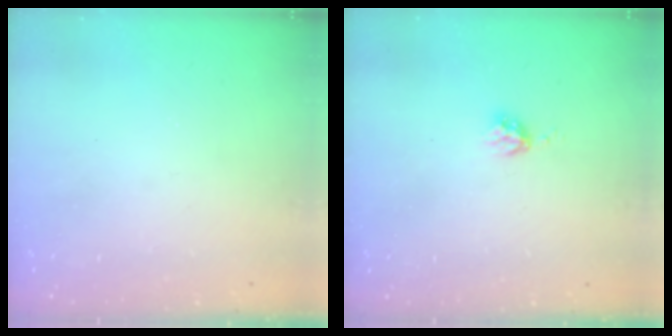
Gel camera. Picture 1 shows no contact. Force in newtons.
{"total": 3.6, "press": 3.6, "slide": 0.4}